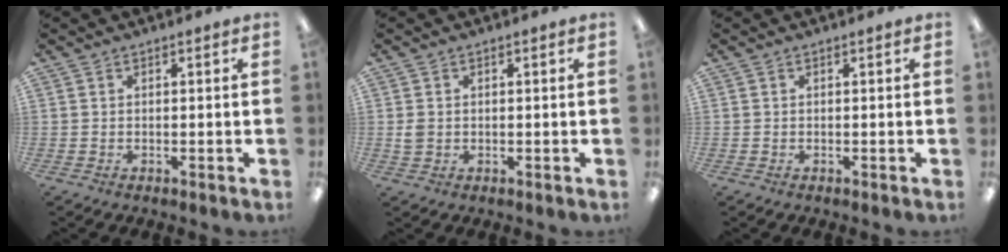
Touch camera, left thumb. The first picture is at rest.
{"total": 2.1, "force": [0.0, 1.8, 1.1], "torque": [-0.013, 0.002, -0.001]}
{"total": 0.0}